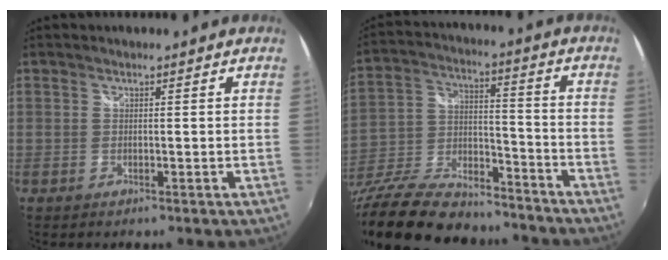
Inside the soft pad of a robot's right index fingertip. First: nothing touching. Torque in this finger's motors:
{"motor_torque": [1.01, -1.13, 1.05, 0.21]}